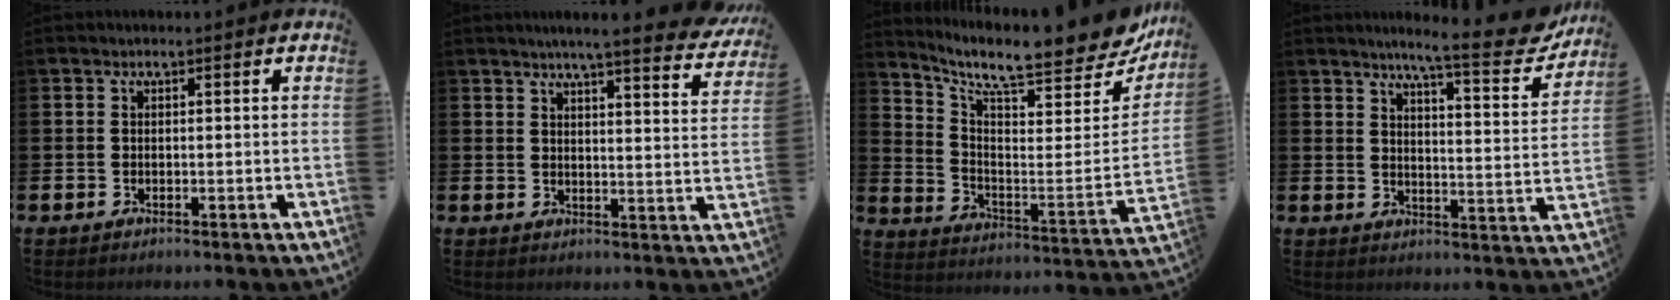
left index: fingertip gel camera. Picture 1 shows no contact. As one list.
[{"total": 5.7, "force": [5.1, -0.1, 2.4], "torque": [-0.043, -0.037, 0.082]}, {"total": 9.4, "force": [8.3, 2.1, 3.9], "torque": [-0.075, -0.086, 0.131]}, {"total": 8.1, "force": [6.9, 0.6, 4.2], "torque": [-0.065, -0.050, 0.107]}]